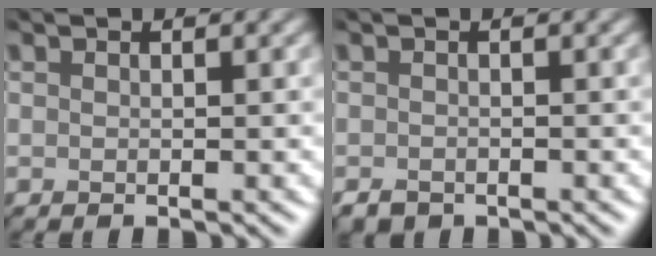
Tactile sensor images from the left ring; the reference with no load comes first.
{"total": 0.8, "force": [-0.7, 0.3, 0.2], "torque": [-0.013, 0.002, -0.001]}